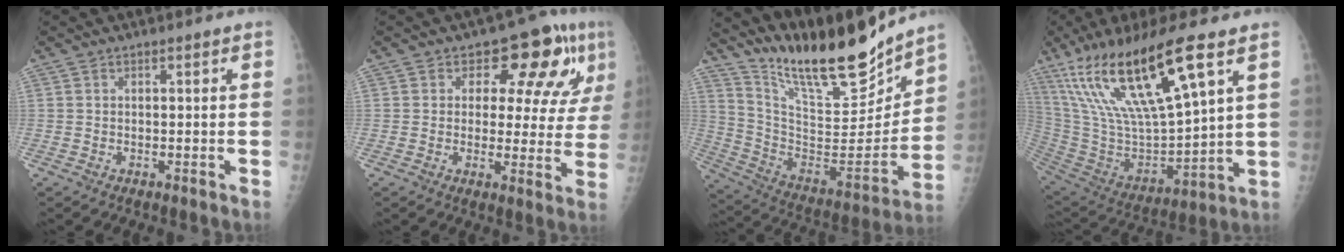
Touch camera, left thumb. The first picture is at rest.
{"total": 12.7, "force": [6.0, 6.6, 9.0], "torque": [-0.064, -0.021, 0.071]}
{"total": 24.1, "force": [19.7, 5.5, 12.8], "torque": [-0.173, -0.103, 0.336]}
{"total": 24.4, "force": [13.2, 5.8, 19.7], "torque": [-0.381, -0.039, 0.255]}